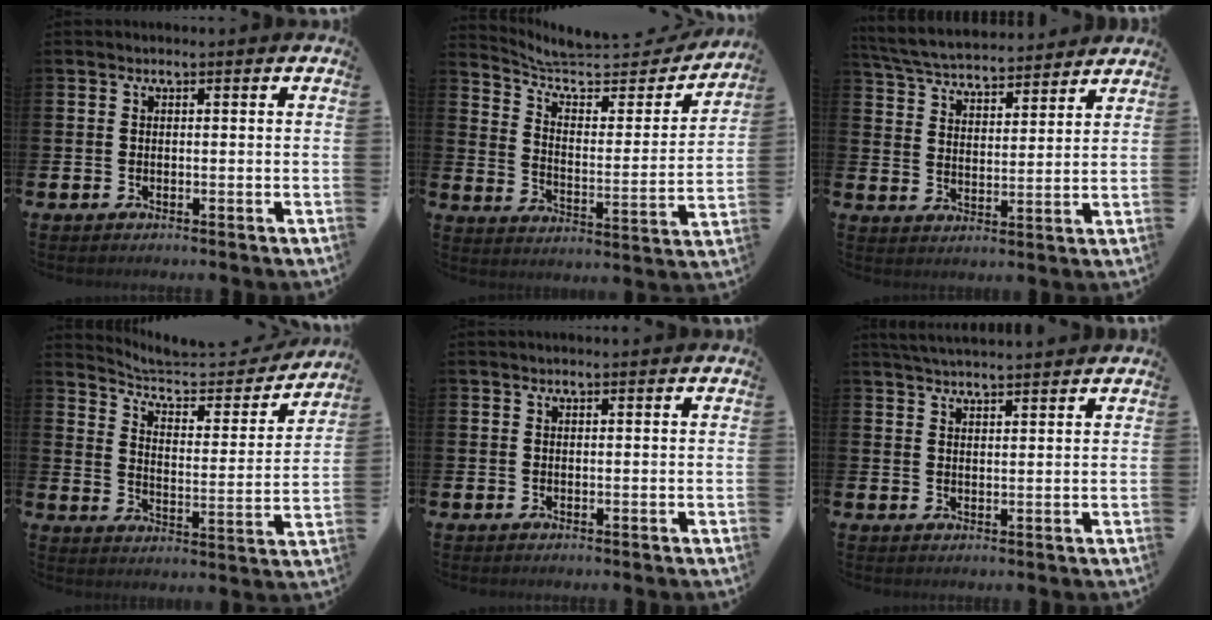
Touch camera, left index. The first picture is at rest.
{"total": 7.6, "force": [6.5, 2.5, 3.2], "torque": [-0.083, -0.051, 0.104]}
{"total": 5.6, "force": [5.5, 0.9, 0.6], "torque": [-0.041, -0.036, 0.097]}
{"total": 6.7, "force": [6.1, 1.8, 2.1], "torque": [-0.060, -0.049, 0.097]}
{"total": 0.6, "force": [0.6, 0.0, 0.2], "torque": [-0.003, 0.000, 0.012]}
{"total": 3.8, "force": [3.8, -0.1, 0.5], "torque": [-0.017, -0.013, 0.069]}